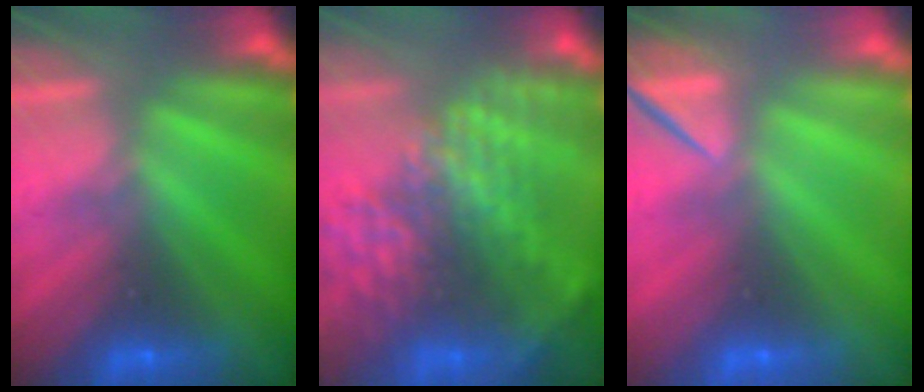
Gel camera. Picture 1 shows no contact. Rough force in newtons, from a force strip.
{"total": 5.8}
{"total": 4.6}